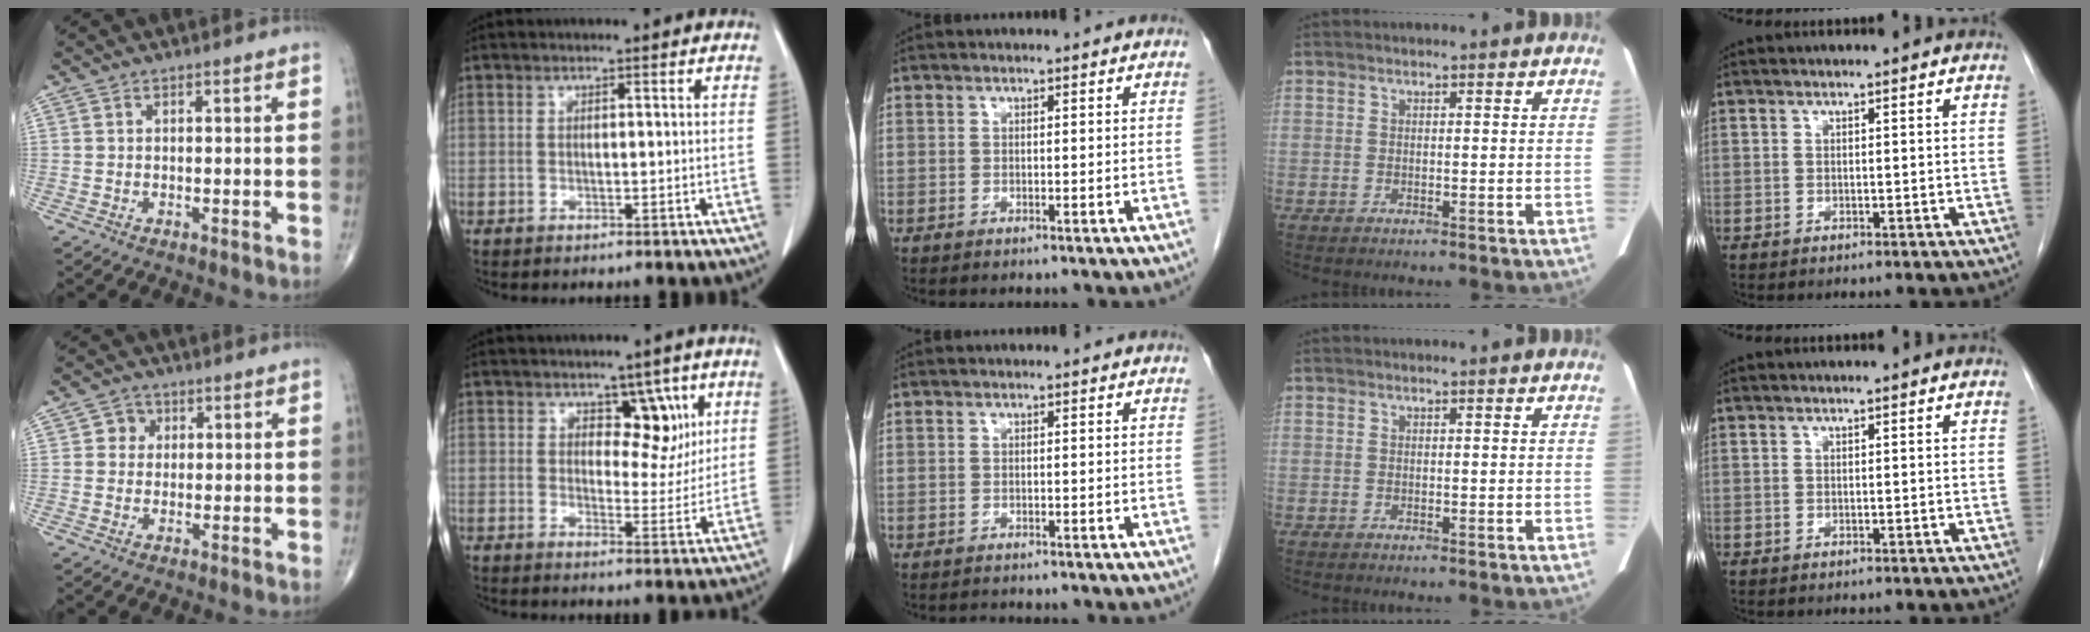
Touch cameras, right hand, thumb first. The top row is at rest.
{"thumb": {"total": 3.2, "force": [0.7, 2.9, 0.9], "torque": [0.008, 0.003, 0.004]}, "index": {"total": 5.6, "force": [2.6, 3.3, 3.8], "torque": [-0.036, 0.000, 0.038]}, "middle": {"total": 0.6, "force": [-0.6, 0.1, -0.1], "torque": [-0.003, -0.003, -0.011]}}